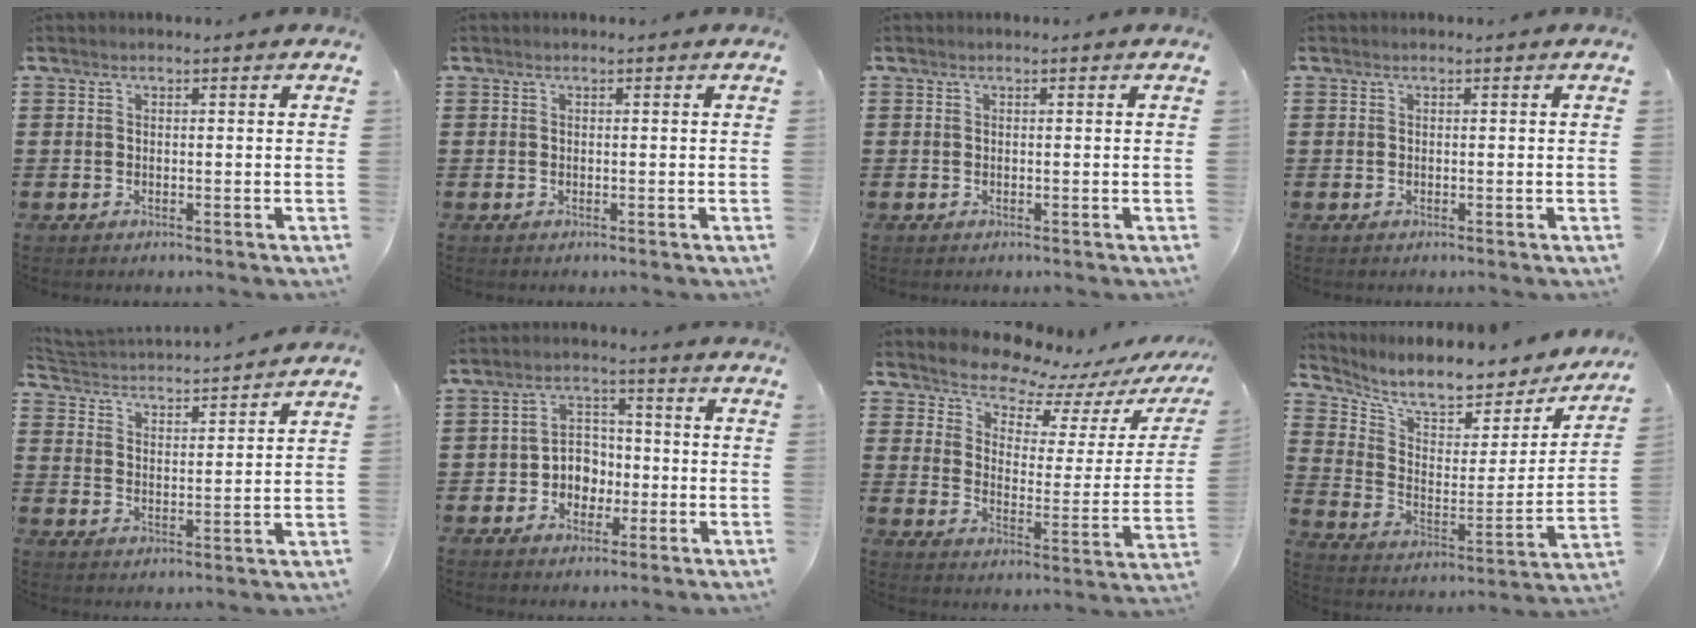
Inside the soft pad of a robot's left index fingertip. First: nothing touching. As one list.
[{"total": 0.0}, {"total": 0.0}, {"total": 0.0}, {"total": 3.4, "force": [3.4, -0.2, 0.4], "torque": [-0.029, -0.030, 0.052]}, {"total": 5.0, "force": [-1.8, 4.3, 1.8], "torque": [-0.045, 0.015, -0.036]}, {"total": 6.1, "force": [5.9, 1.6, 0.6], "torque": [-0.043, -0.054, 0.100]}, {"total": 7.6, "force": [6.7, 1.5, 3.3], "torque": [-0.081, -0.057, 0.107]}]